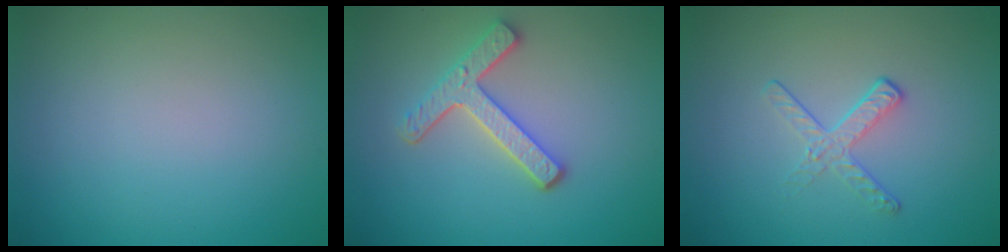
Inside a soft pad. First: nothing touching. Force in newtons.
{"total": 3.6, "press": 3.0, "slide": 2.0}
{"total": 1.9, "press": 1.1, "slide": 1.6}